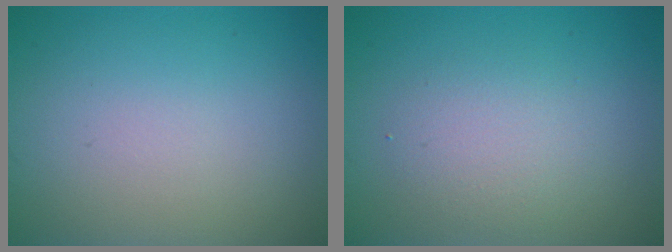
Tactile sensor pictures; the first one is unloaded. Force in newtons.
{"total": 2.4, "press": 2.4, "slide": 0.1}